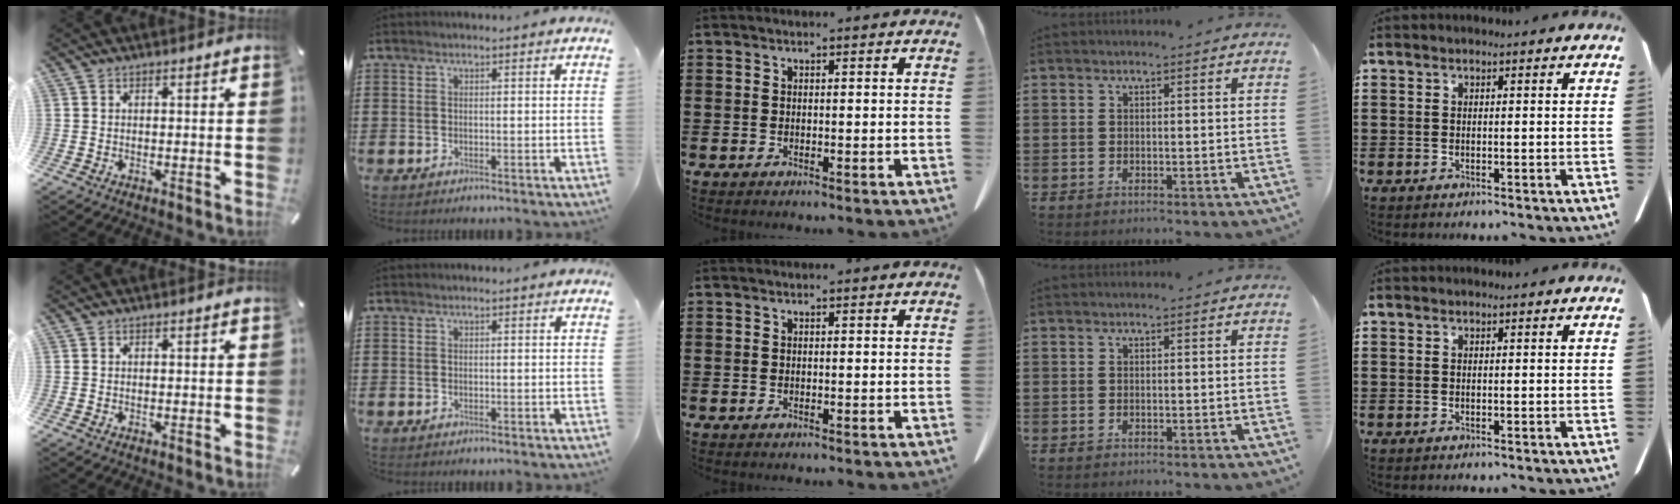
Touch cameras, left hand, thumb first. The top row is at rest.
{}